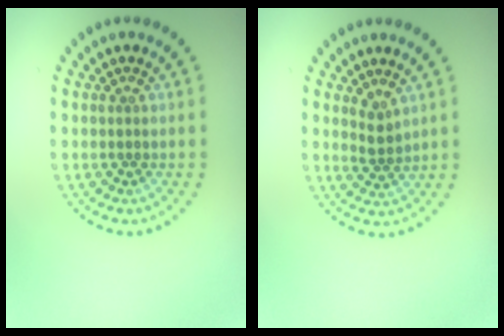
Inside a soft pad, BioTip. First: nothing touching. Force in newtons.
{"total": 1.5, "press": 1.2, "slide": 1.0}